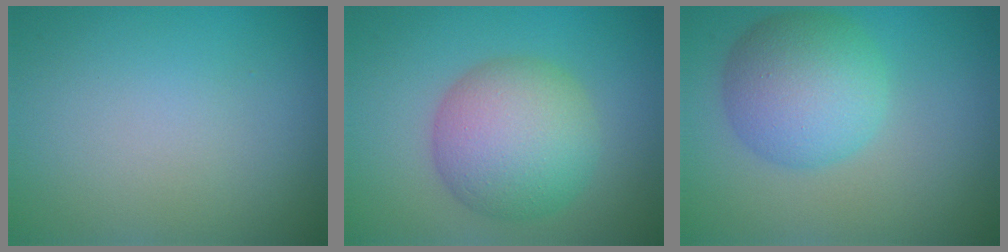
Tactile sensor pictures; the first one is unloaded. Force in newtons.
{"total": 7.0, "press": 7.0, "slide": 0.2}
{"total": 6.0, "press": 6.0, "slide": 0.1}